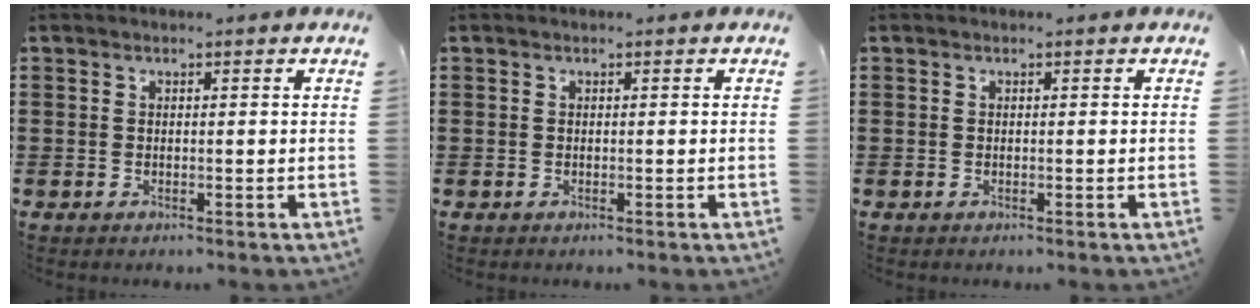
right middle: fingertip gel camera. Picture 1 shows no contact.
{"total": 0.0}
{"total": 0.0}